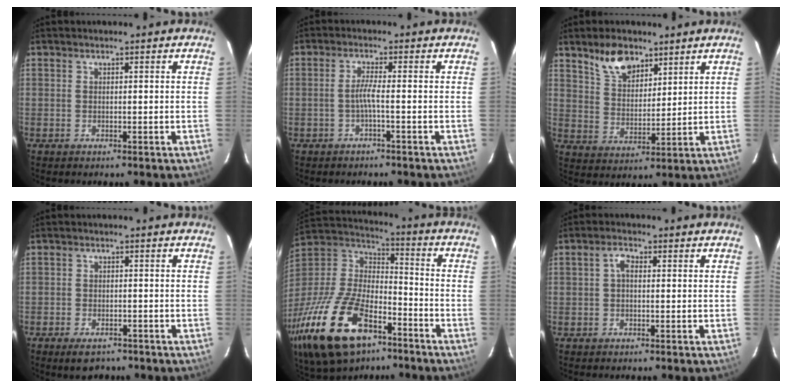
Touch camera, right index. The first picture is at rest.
{"total": 2.3, "force": [-1.1, -0.5, 2.0], "torque": [-0.042, 0.000, -0.020]}
{"total": 8.3, "force": [5.9, 4.2, 4.2], "torque": [-0.073, 0.013, 0.114]}
{"total": 4.9, "force": [-3.6, 2.5, 2.2], "torque": [-0.051, -0.004, -0.053]}
{"total": 30.4, "force": [-17.2, 15.0, 20.1], "torque": [-0.440, -0.033, -0.291]}
{"total": 1.9, "force": [0.0, 1.1, 1.5], "torque": [-0.032, 0.009, -0.002]}